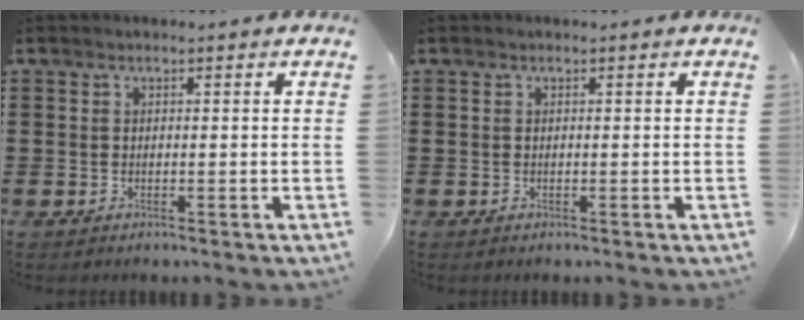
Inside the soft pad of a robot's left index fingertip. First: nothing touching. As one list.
[{"total": 0.0}]